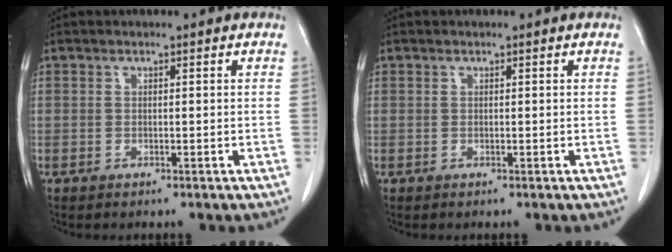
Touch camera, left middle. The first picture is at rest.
{"total": 0.0}